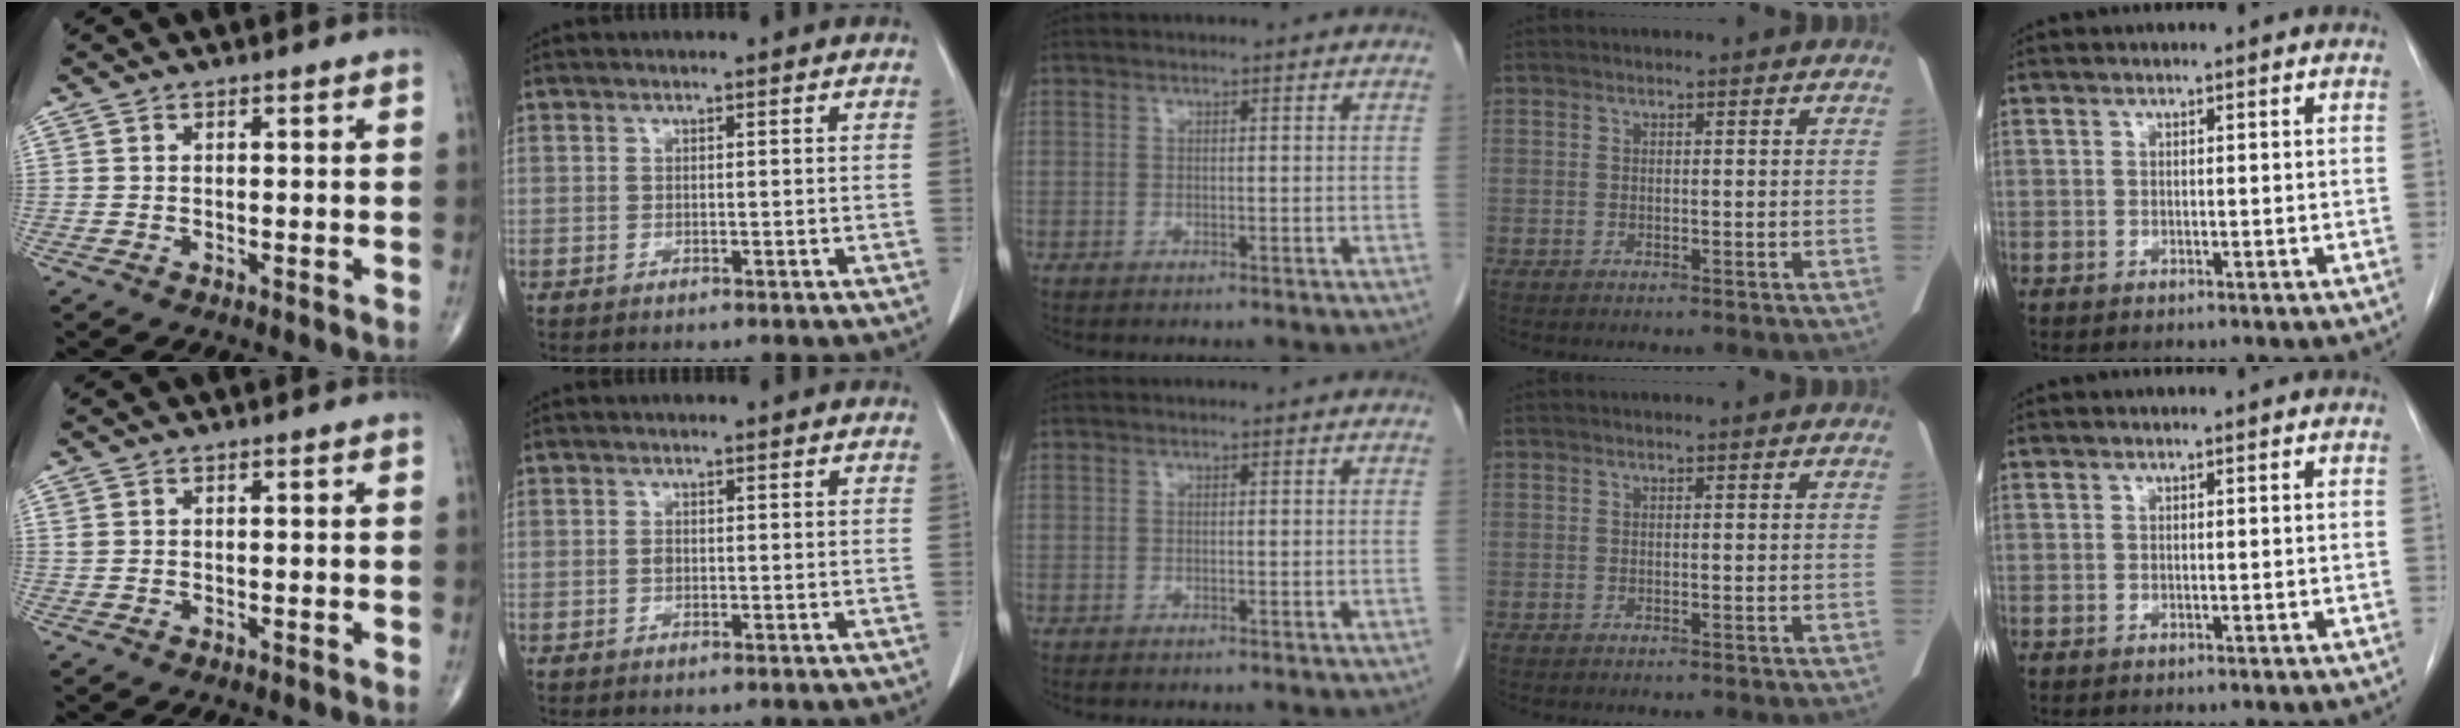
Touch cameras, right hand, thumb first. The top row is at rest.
{"thumb": {"total": 0.6, "force": [0.3, 0.4, 0.3], "torque": [-0.004, 0.005, 0.007]}, "index": {"total": 0.8, "force": [-0.1, 0.5, 0.6], "torque": [-0.013, 0.001, -0.003]}}